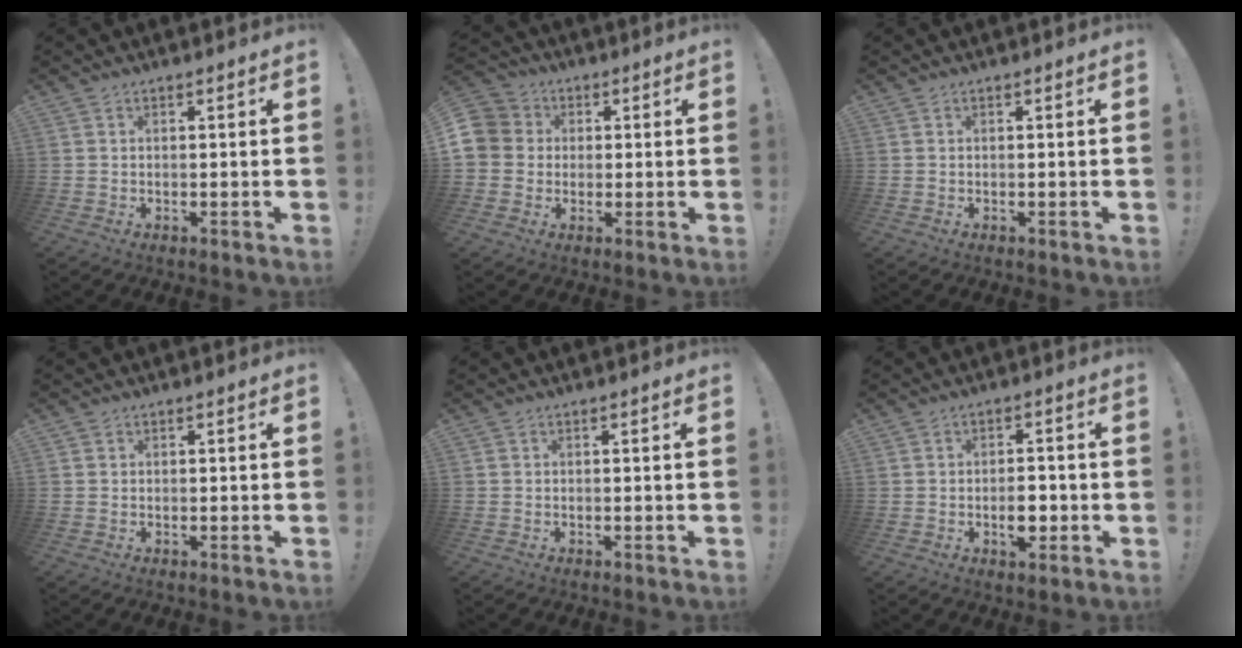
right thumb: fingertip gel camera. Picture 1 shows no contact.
{"total": 8.4, "force": [0.8, 7.9, 2.6], "torque": [-0.047, 0.008, 0.018]}
{"total": 0.0}
{"total": 0.6, "force": [0.3, 0.4, 0.0], "torque": [0.001, 0.001, 0.007]}
{"total": 0.0}
{"total": 5.8, "force": [-1.4, 4.3, 3.6], "torque": [-0.036, 0.010, -0.023]}